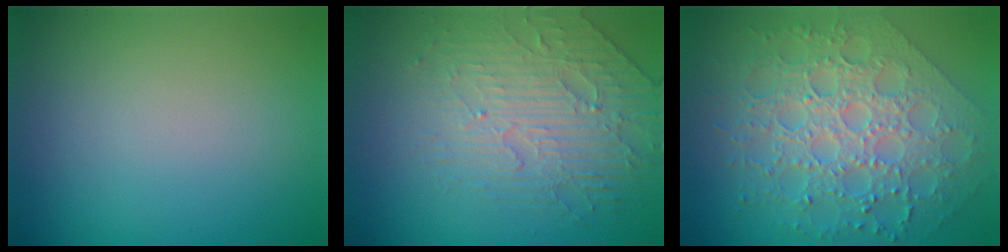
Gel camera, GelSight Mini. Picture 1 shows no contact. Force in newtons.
{"total": 4.1, "press": 3.7, "slide": 1.8}
{"total": 8.4, "press": 6.2, "slide": 5.6}